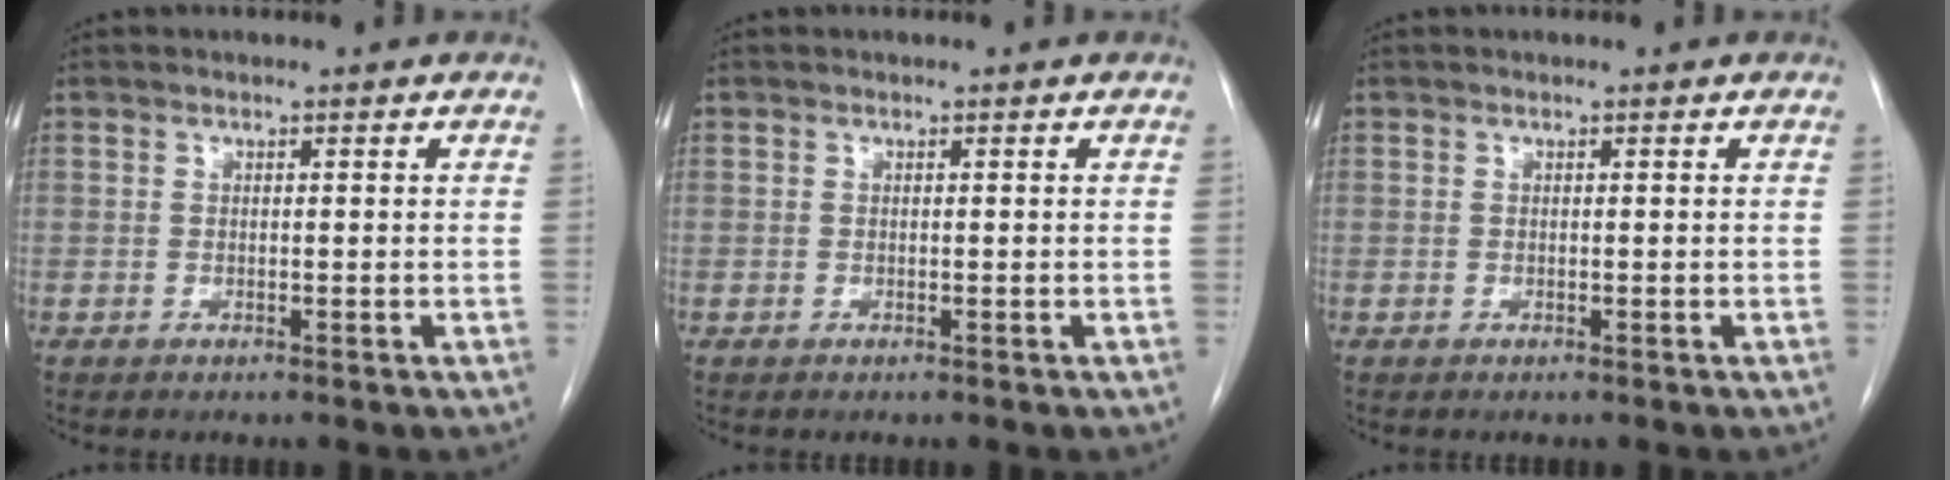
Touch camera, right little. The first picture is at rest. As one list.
[{"total": 0.0}, {"total": 0.0}]